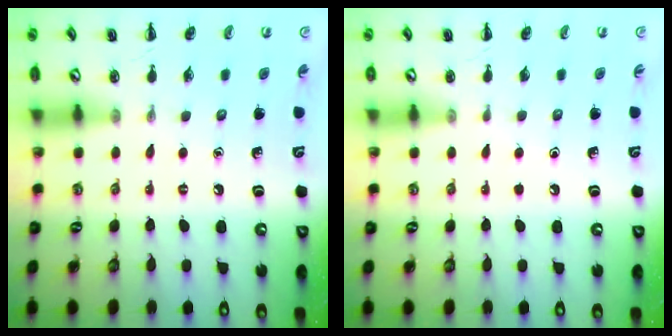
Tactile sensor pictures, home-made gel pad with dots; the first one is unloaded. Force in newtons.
{"total": 0.0}